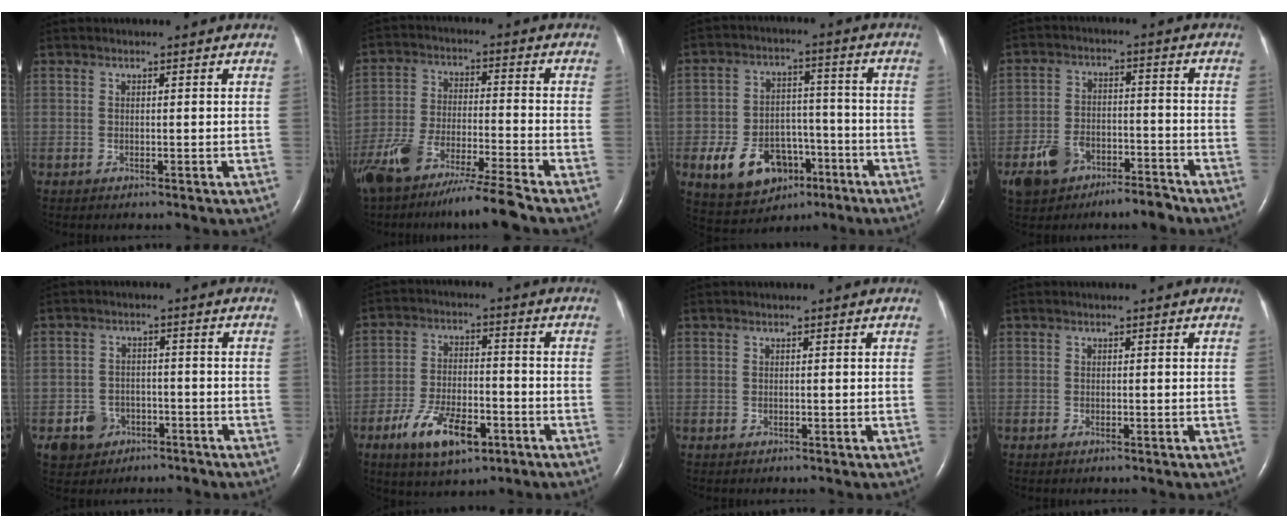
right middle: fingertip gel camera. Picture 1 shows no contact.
{"total": 14.0, "force": [-11.3, -0.1, 8.3], "torque": [-0.162, -0.031, -0.201]}
{"total": 12.1, "force": [-5.5, 8.0, 7.2], "torque": [-0.132, 0.014, -0.077]}
{"total": 8.3, "force": [-5.8, 4.1, 4.4], "torque": [-0.085, 0.013, -0.095]}
{"total": 5.2, "force": [-3.0, 4.2, 1.0], "torque": [-0.022, 0.009, -0.042]}
{"total": 10.8, "force": [-5.7, 4.6, 7.9], "torque": [-0.153, -0.003, -0.093]}
{"total": 0.0}
{"total": 0.6, "force": [-0.3, 0.2, 0.4], "torque": [-0.008, 0.000, -0.003]}